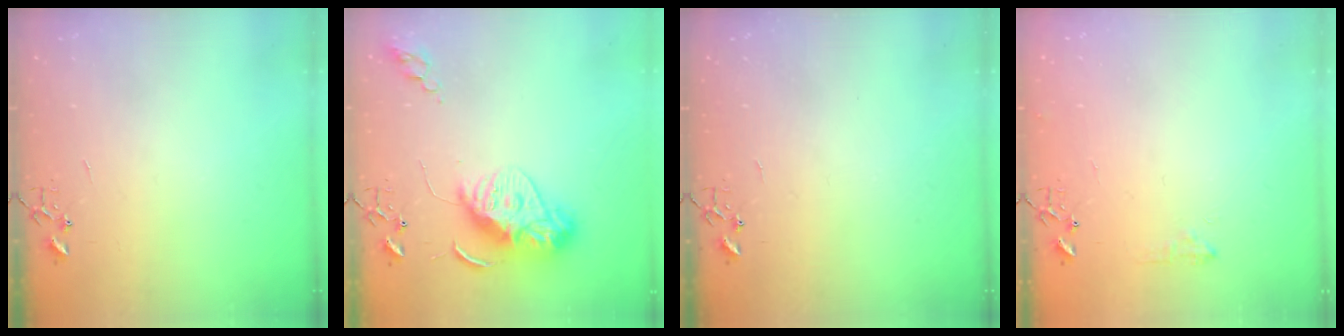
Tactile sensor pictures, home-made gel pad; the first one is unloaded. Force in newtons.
{"total": 12.1, "press": 12.1, "slide": 1.1}
{"total": 0.0}
{"total": 6.6, "press": 6.6, "slide": 0.8}